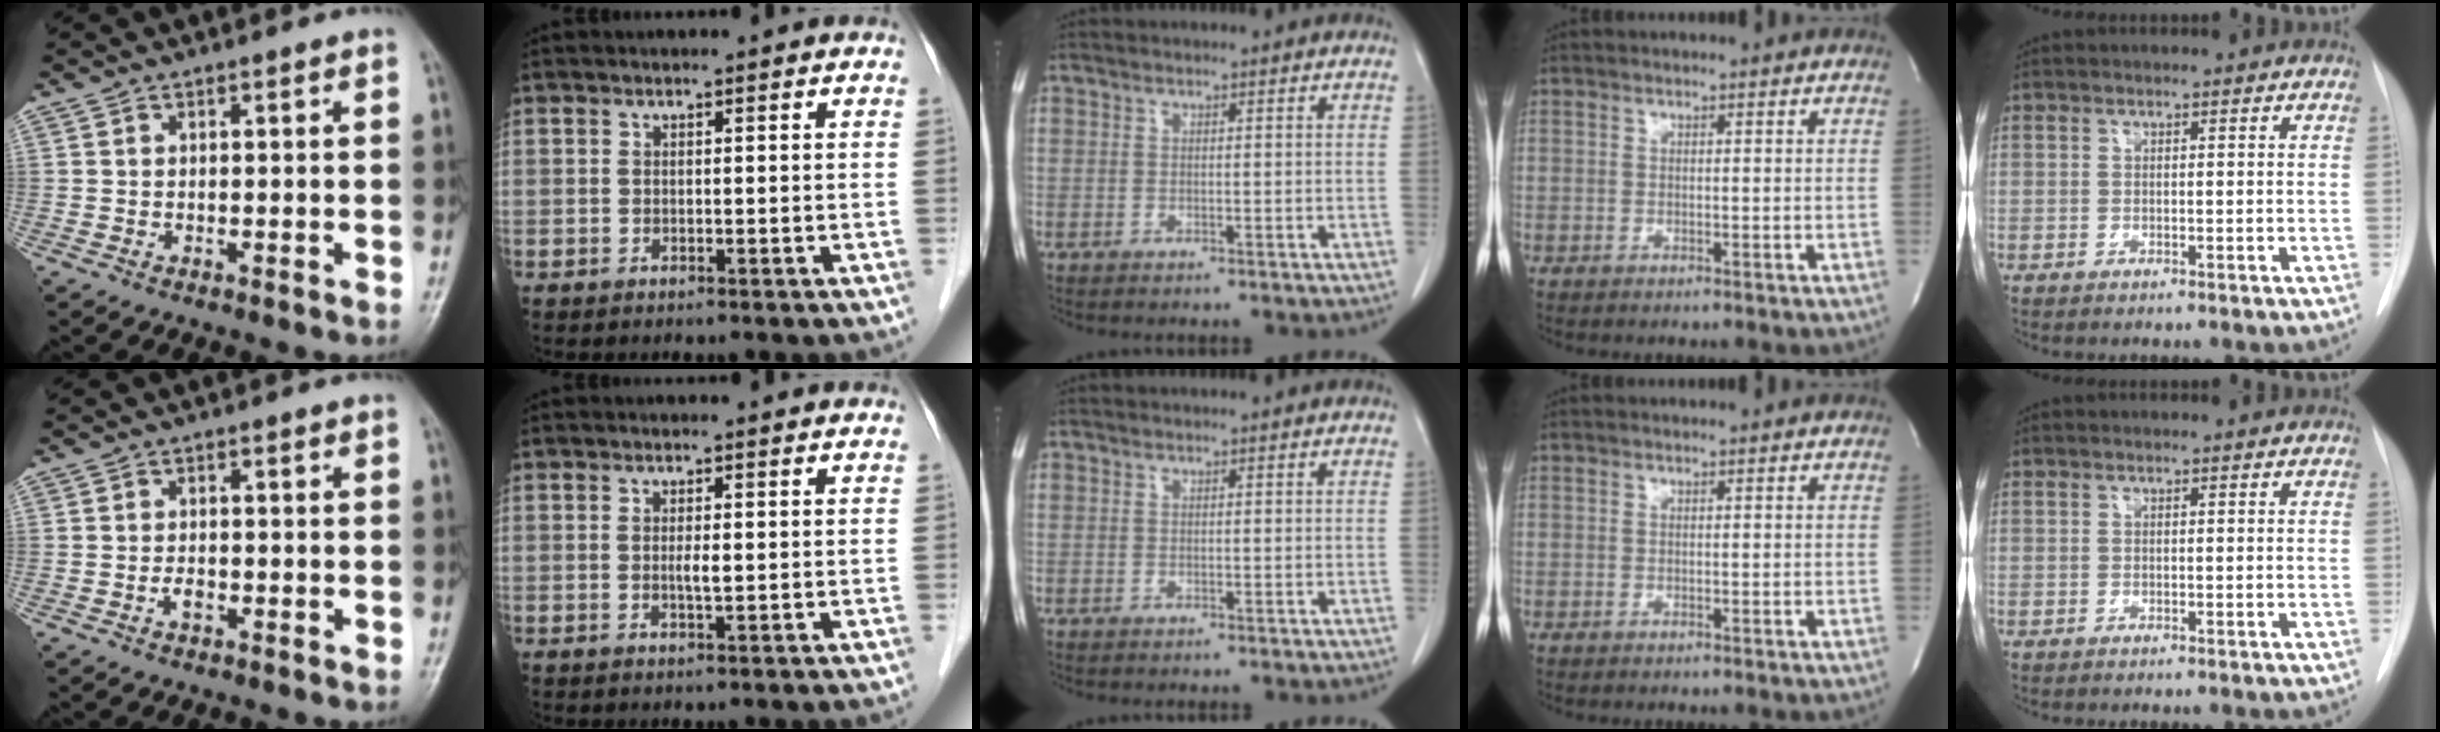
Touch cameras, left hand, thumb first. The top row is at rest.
{"thumb": {"total": 2.0, "force": [-0.9, 1.3, 1.3], "torque": [-0.016, 0.003, -0.018]}, "index": {"total": 1.4, "force": [0.1, 0.1, 1.4], "torque": [-0.028, -0.001, 0.002]}}